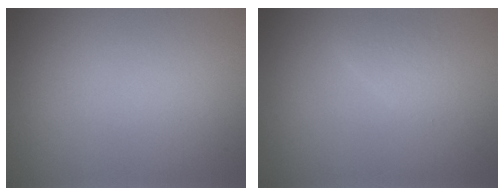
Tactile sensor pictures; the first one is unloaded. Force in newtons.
{"total": 1.4, "press": 1.4, "slide": 0.0}